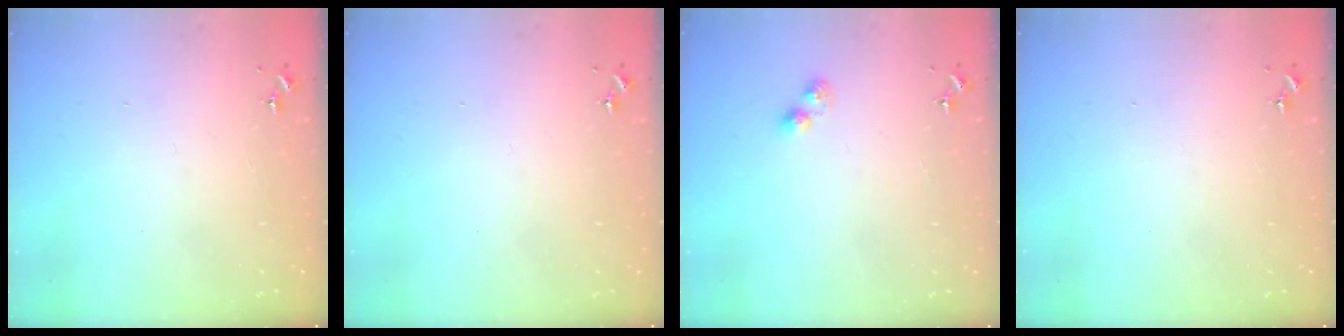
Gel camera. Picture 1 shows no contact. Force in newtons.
{"total": 0.0}
{"total": 2.8, "press": 2.8, "slide": 0.5}
{"total": 0.0}